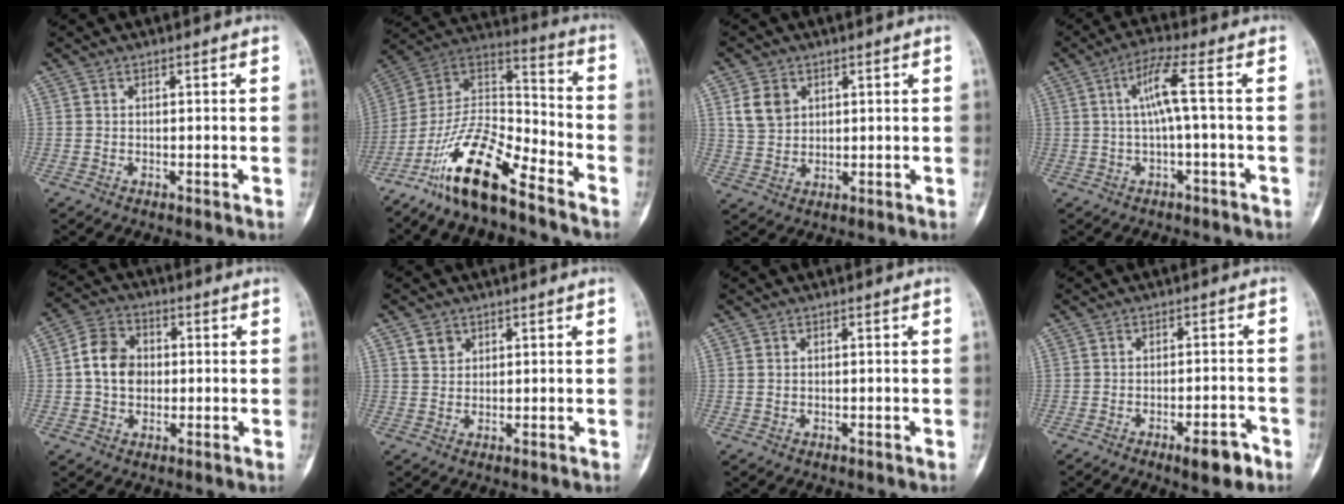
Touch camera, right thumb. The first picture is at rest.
{"total": 17.6, "force": [-12.2, 5.1, 11.7], "torque": [-0.205, 0.085, -0.228]}
{"total": 5.9, "force": [2.3, 4.5, 3.0], "torque": [-0.042, -0.006, 0.048]}
{"total": 5.9, "force": [0.3, -0.1, 5.9], "torque": [-0.128, 0.021, 0.004]}
{"total": 8.6, "force": [0.3, 6.8, 5.3], "torque": [-0.075, 0.017, -0.003]}
{"total": 2.9, "force": [1.7, 2.2, 0.9], "torque": [-0.002, -0.010, 0.033]}
{"total": 0.8, "force": [0.2, 0.6, 0.4], "torque": [-0.006, 0.000, 0.005]}
{"total": 5.8, "force": [-3.5, 1.6, 4.3], "torque": [-0.053, 0.016, -0.049]}